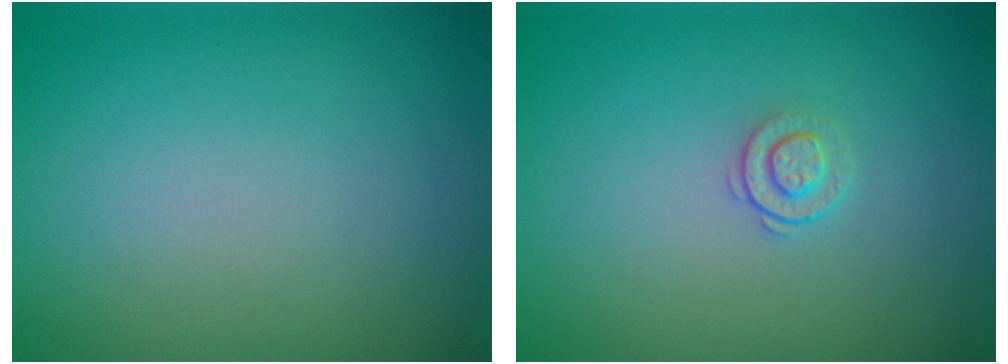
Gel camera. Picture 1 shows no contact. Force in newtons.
{"total": 1.2, "press": 0.9, "slide": 0.8}